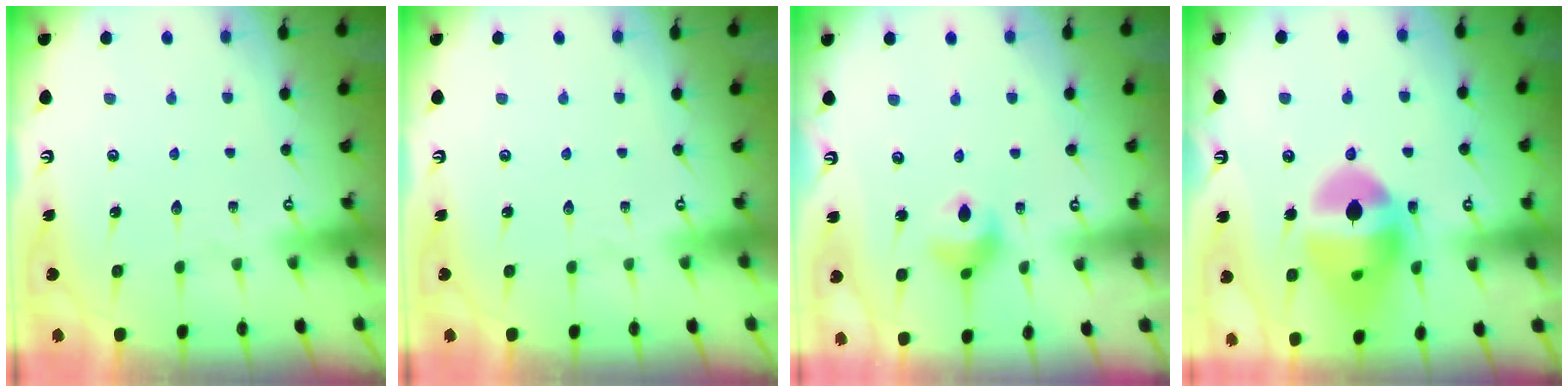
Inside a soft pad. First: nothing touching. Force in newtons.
{"total": 0.0}
{"total": 5.7, "press": 5.7, "slide": 0.4}
{"total": 17.0, "press": 16.1, "slide": 5.7}